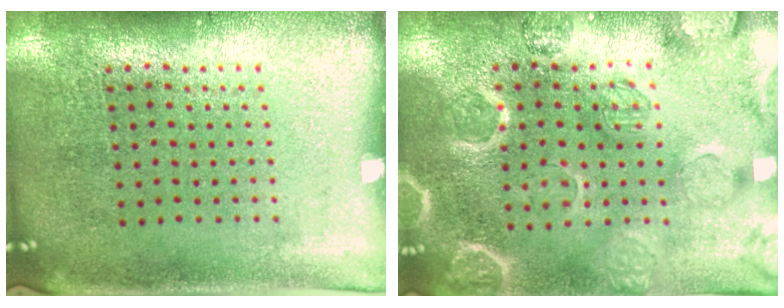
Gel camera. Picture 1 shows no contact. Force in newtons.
{"total": 2.9, "press": 2.8, "slide": 0.3}